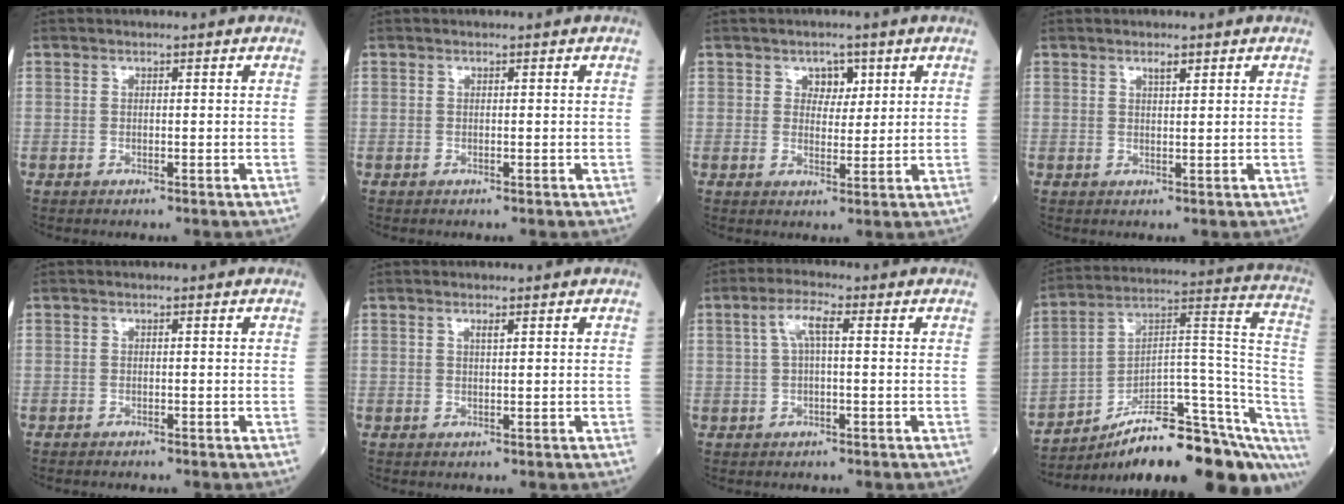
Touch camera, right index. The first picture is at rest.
{"total": 0.0}
{"total": 3.1, "force": [1.5, 2.2, 1.7], "torque": [-0.014, 0.002, 0.022]}
{"total": 1.4, "force": [1.0, 0.2, 1.0], "torque": [-0.020, -0.001, 0.018]}
{"total": 0.5, "force": [-0.5, 0.1, 0.1], "torque": [-0.009, -0.002, -0.009]}
{"total": 0.8, "force": [0.4, 0.0, 0.6], "torque": [-0.014, -0.001, 0.008]}
{"total": 4.0, "force": [0.8, 0.8, 3.8], "torque": [-0.079, 0.018, 0.017]}
{"total": 25.5, "force": [-18.7, 4.8, 16.7], "torque": [-0.153, 0.044, -0.275]}